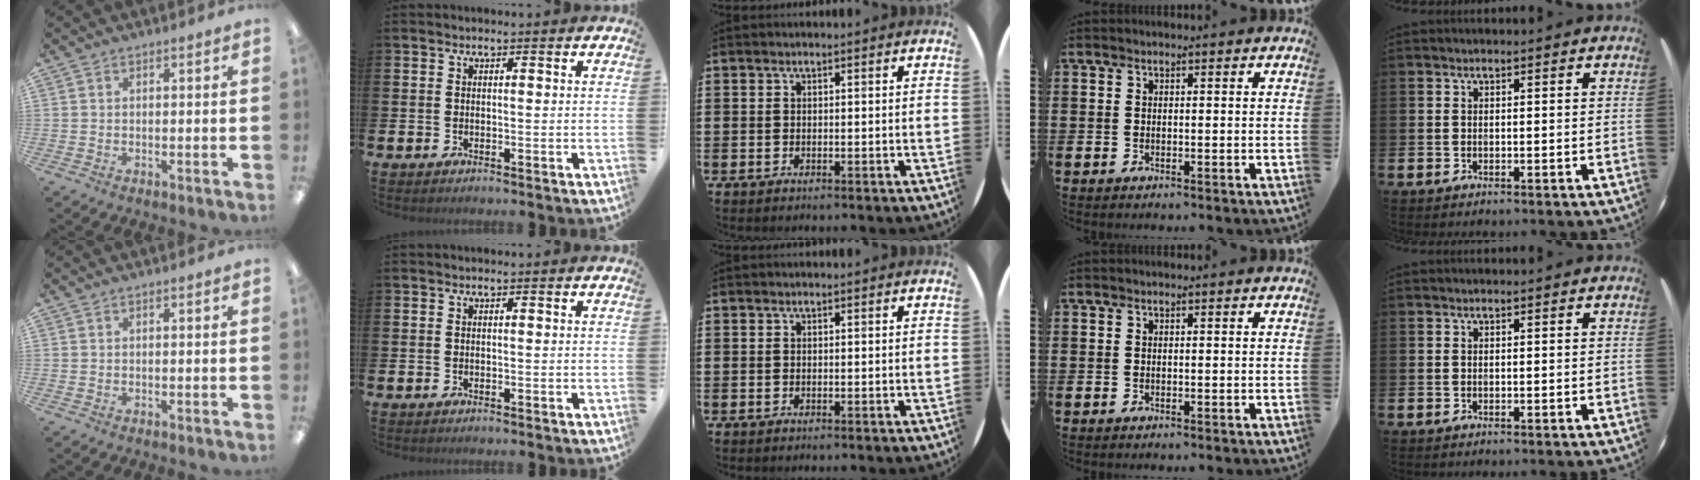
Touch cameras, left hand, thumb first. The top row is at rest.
{}